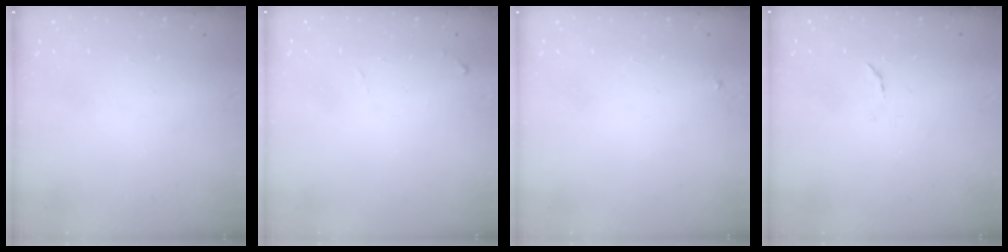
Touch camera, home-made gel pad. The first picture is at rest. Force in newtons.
{"total": 5.4, "press": 5.4, "slide": 0.4}
{"total": 2.7, "press": 2.7, "slide": 0.2}
{"total": 6.3, "press": 6.2, "slide": 0.6}